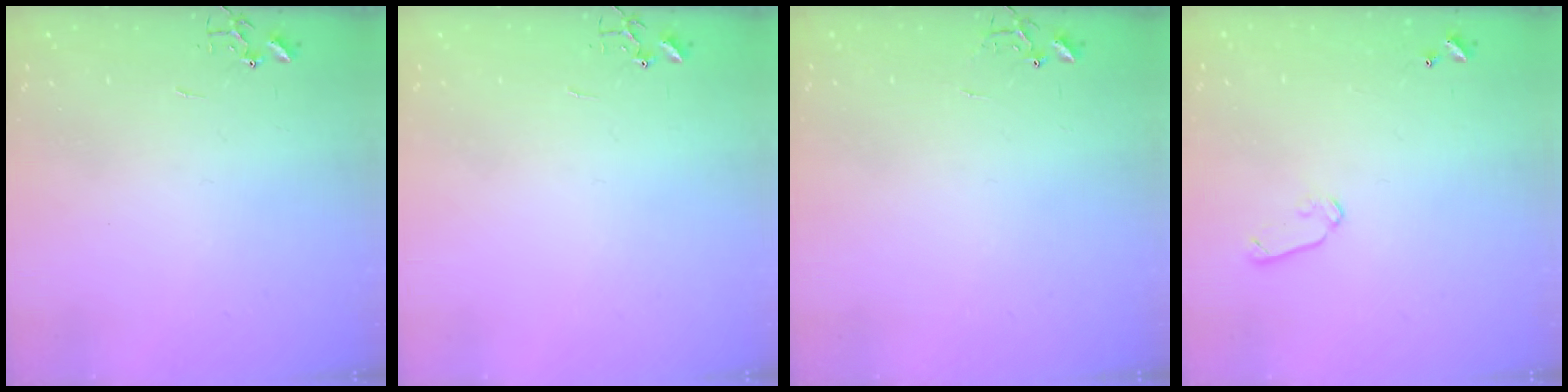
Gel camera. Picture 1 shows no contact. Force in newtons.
{"total": 0.0}
{"total": 5.8, "press": 5.8, "slide": 0.5}
{"total": 6.8, "press": 6.7, "slide": 1.0}